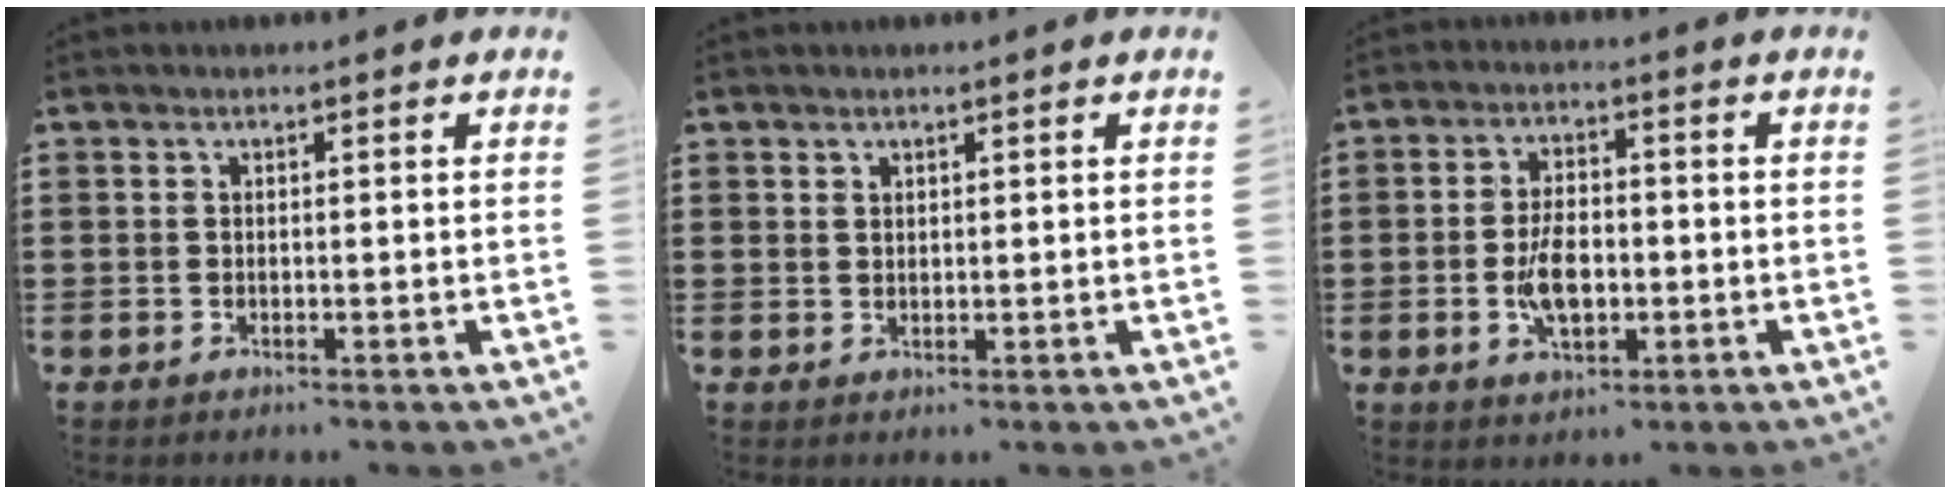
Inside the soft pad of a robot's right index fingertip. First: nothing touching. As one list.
[{"total": 1.0, "force": [0.8, 0.6, 0.2], "torque": [-0.006, 0.002, 0.015]}, {"total": 6.1, "force": [-1.2, 3.3, 5.0], "torque": [-0.101, -0.003, -0.026]}]